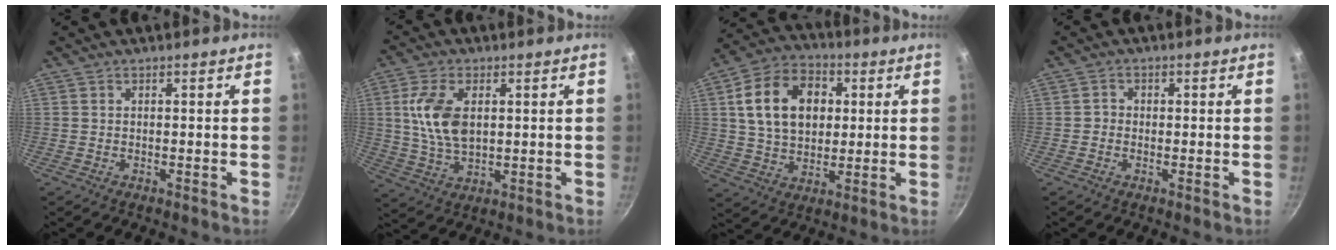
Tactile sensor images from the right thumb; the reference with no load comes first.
{"total": 10.3, "force": [1.9, 5.8, 8.4], "torque": [-0.158, -0.008, 0.036]}
{"total": 15.9, "force": [3.3, 11.4, 10.6], "torque": [-0.158, 0.010, 0.049]}
{"total": 1.5, "force": [-0.3, 1.4, 0.5], "torque": [-0.001, 0.005, -0.009]}